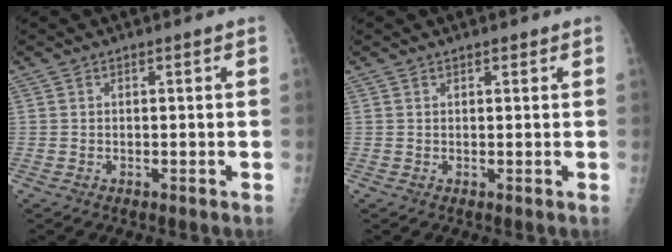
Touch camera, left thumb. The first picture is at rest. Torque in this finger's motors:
{"motor_torque": [-0.16, 0.06, -0.38, -0.06, 0.01]}